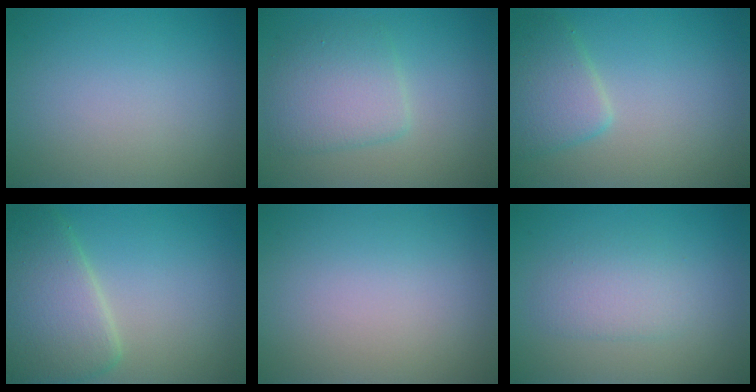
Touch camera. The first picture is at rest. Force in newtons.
{"total": 4.0, "press": 4.0, "slide": 0.2}
{"total": 3.5, "press": 3.5, "slide": 0.2}
{"total": 6.3, "press": 6.3, "slide": 0.4}
{"total": 0.0}
{"total": 2.3, "press": 2.2, "slide": 0.1}